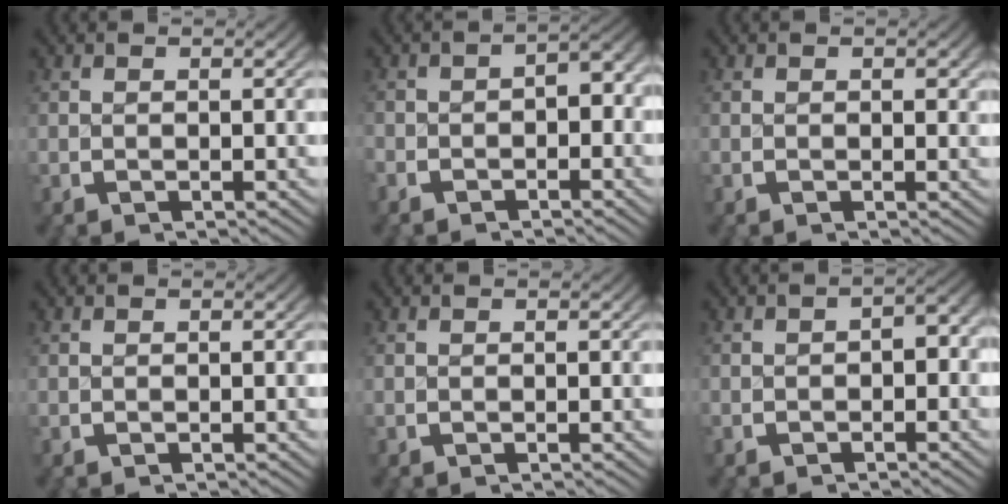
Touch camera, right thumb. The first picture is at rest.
{"total": 3.0, "force": [-1.2, 2.2, 1.6], "torque": [-0.016, -0.006, -0.025]}
{"total": 0.6, "force": [0.1, 0.5, 0.2], "torque": [0.001, -0.003, -0.001]}
{"total": 0.0}
{"total": 0.0}
{"total": 2.2, "force": [-0.7, 1.5, 1.3], "torque": [-0.014, -0.004, -0.014]}